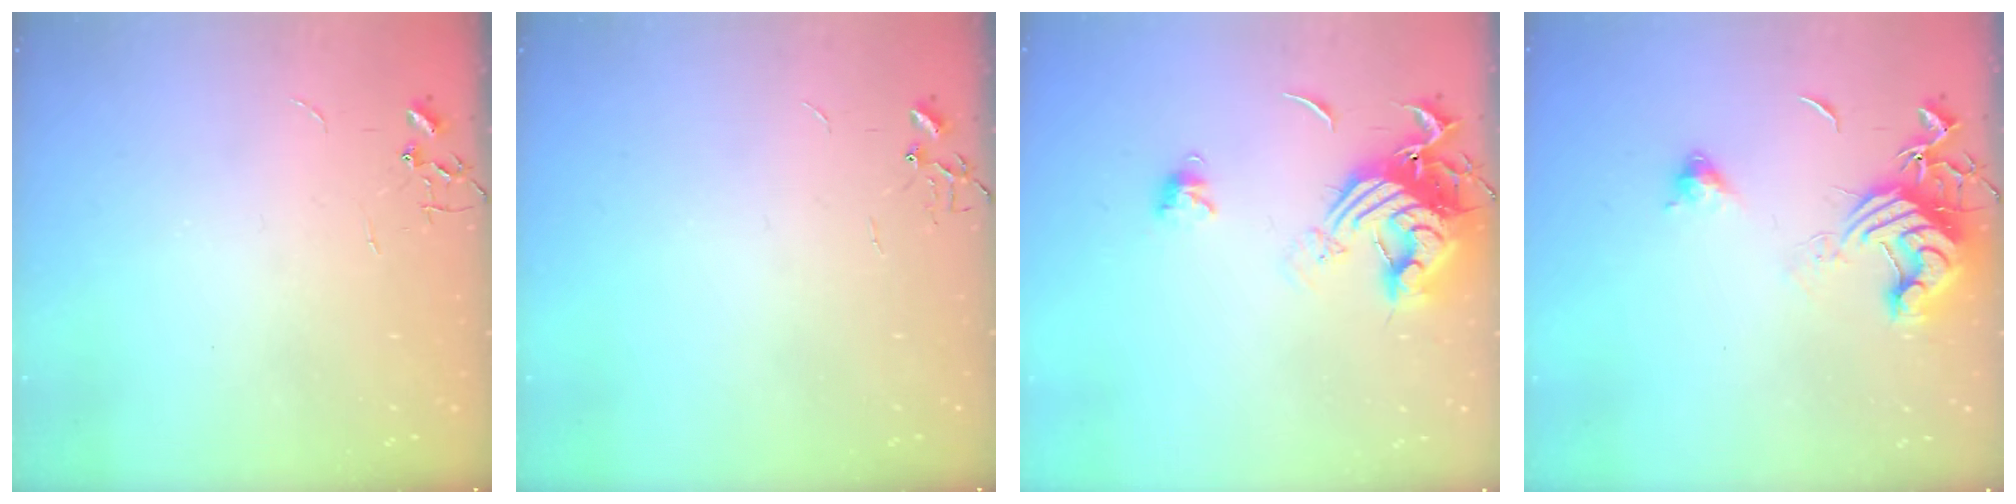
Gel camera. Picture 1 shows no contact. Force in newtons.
{"total": 0.0}
{"total": 15.0, "press": 14.9, "slide": 1.6}
{"total": 13.8, "press": 13.7, "slide": 1.7}